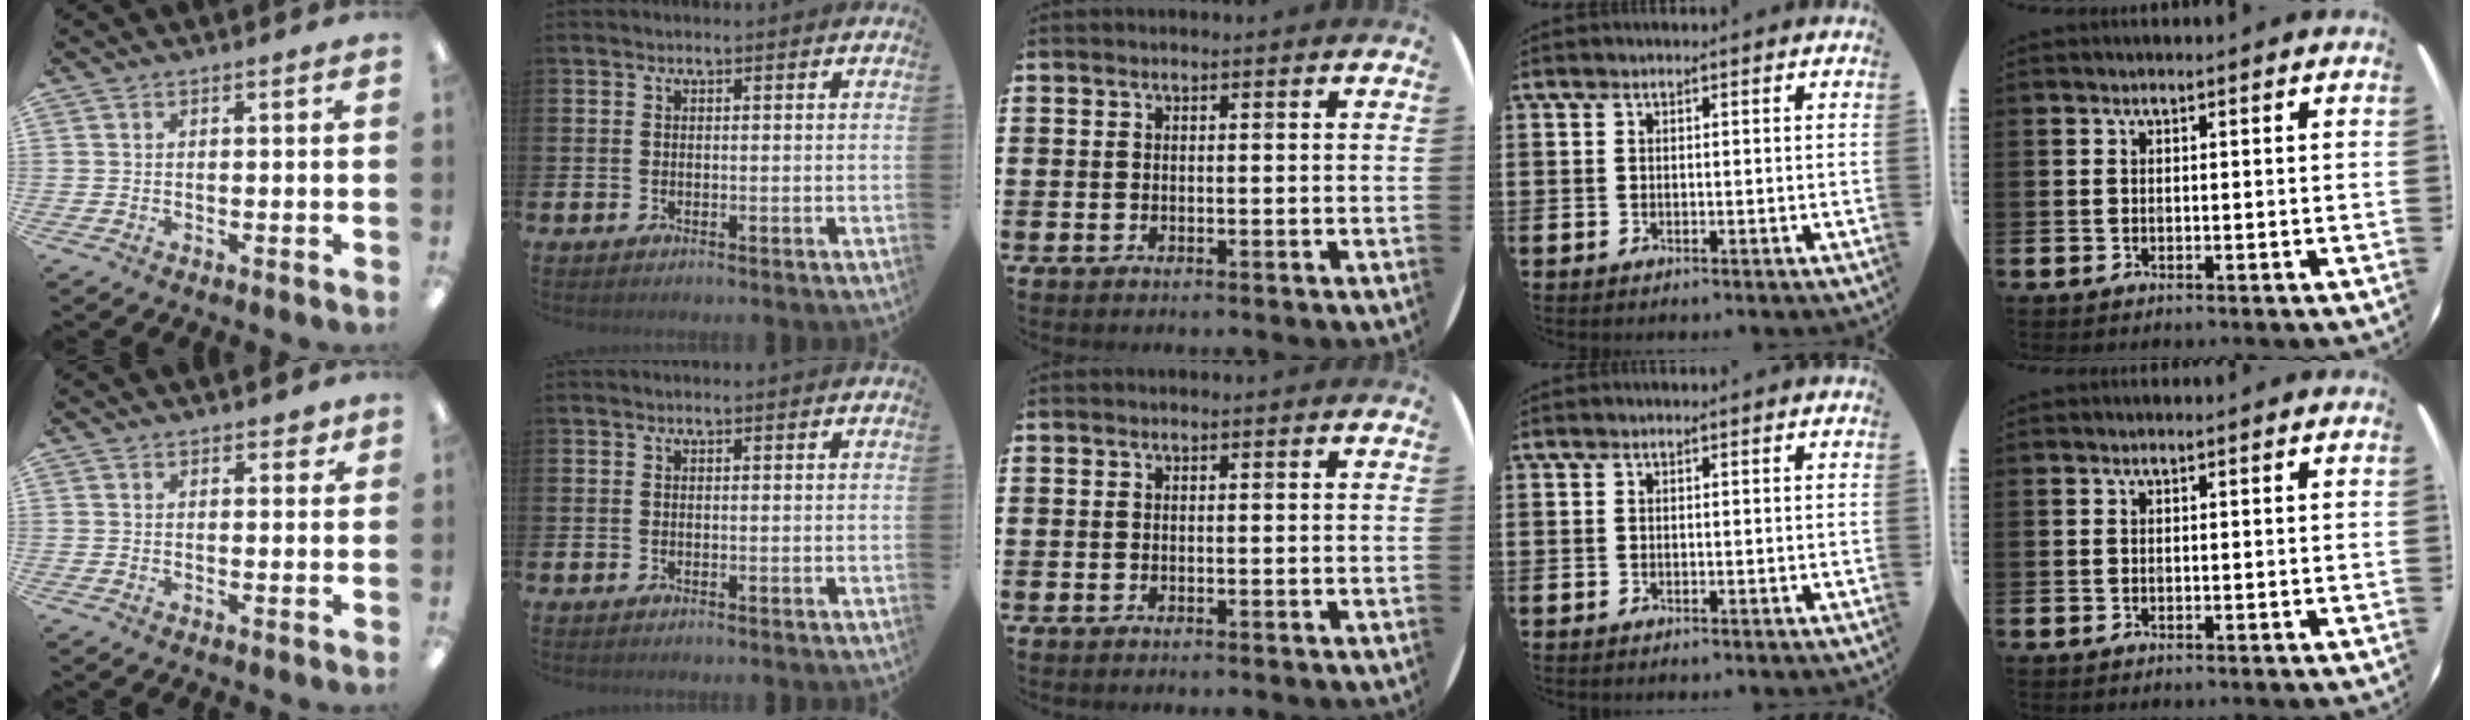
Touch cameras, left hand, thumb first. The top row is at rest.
{"thumb": {"total": 2.2, "force": [1.6, 1.2, 0.9], "torque": [-0.003, -0.003, 0.025]}}